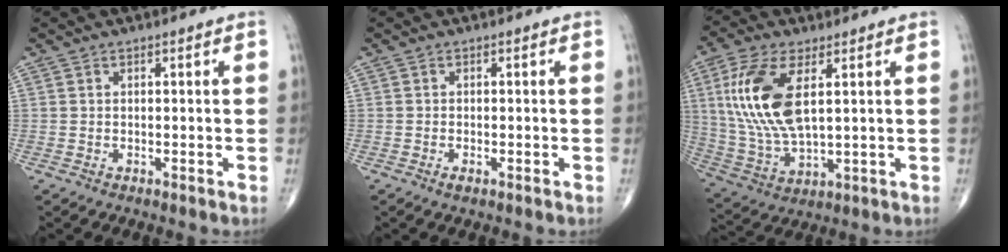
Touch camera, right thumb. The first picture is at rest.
{"total": 1.0, "force": [-0.5, 0.4, 0.7], "torque": [-0.012, -0.001, -0.009]}
{"total": 15.8, "force": [4.0, 7.1, 13.6], "torque": [-0.295, -0.011, 0.085]}